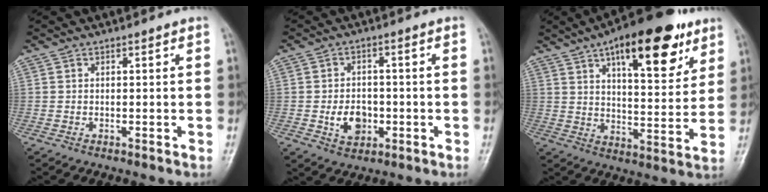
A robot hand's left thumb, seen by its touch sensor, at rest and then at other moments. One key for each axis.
{"total": 6.3, "fx": -1.5, "fy": 4.6, "fz": 3.9, "tx": -0.045, "ty": 0.008, "tz": -0.021}
{"total": 20.5, "fx": 11.2, "fy": 8.0, "fz": 15.1, "tx": -0.187, "ty": -0.036, "tz": 0.170}